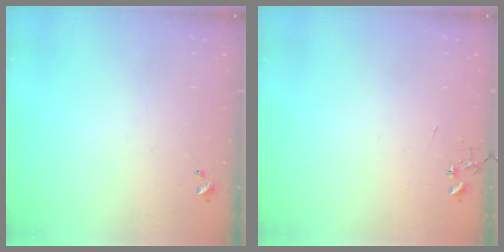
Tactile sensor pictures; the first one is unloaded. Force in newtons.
{"total": 0.0}